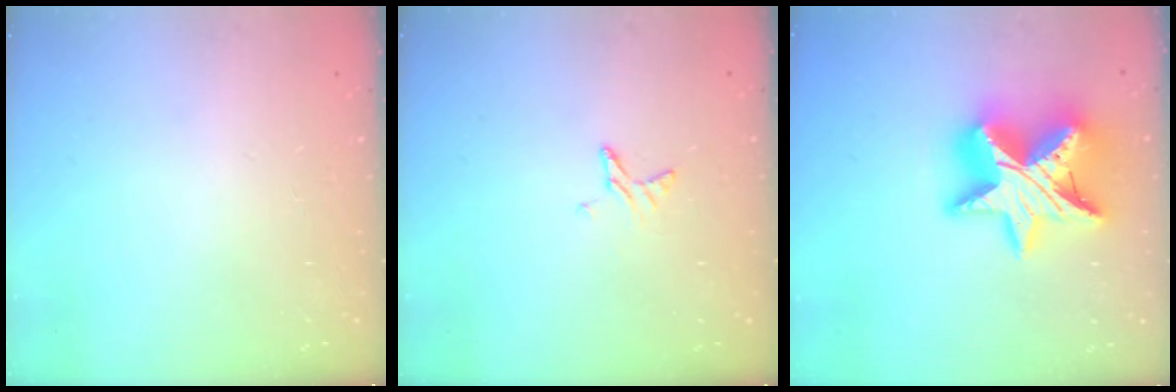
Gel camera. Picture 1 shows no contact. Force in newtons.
{"total": 5.0, "press": 4.9, "slide": 0.4}
{"total": 22.0, "press": 22.0, "slide": 1.6}